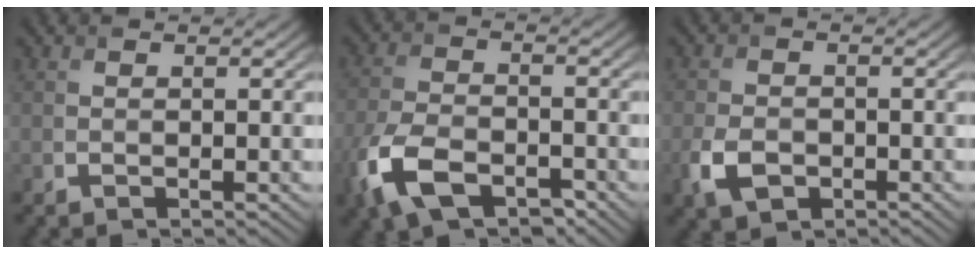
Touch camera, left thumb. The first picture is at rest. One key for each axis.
{"total": 9.4, "fx": -5.3, "fy": 4.9, "fz": 6.1, "tx": -0.148, "ty": -0.017, "tz": -0.108}
{"total": 4.3, "fx": -1.9, "fy": 2.9, "fz": 2.5, "tx": -0.064, "ty": -0.009, "tz": -0.041}